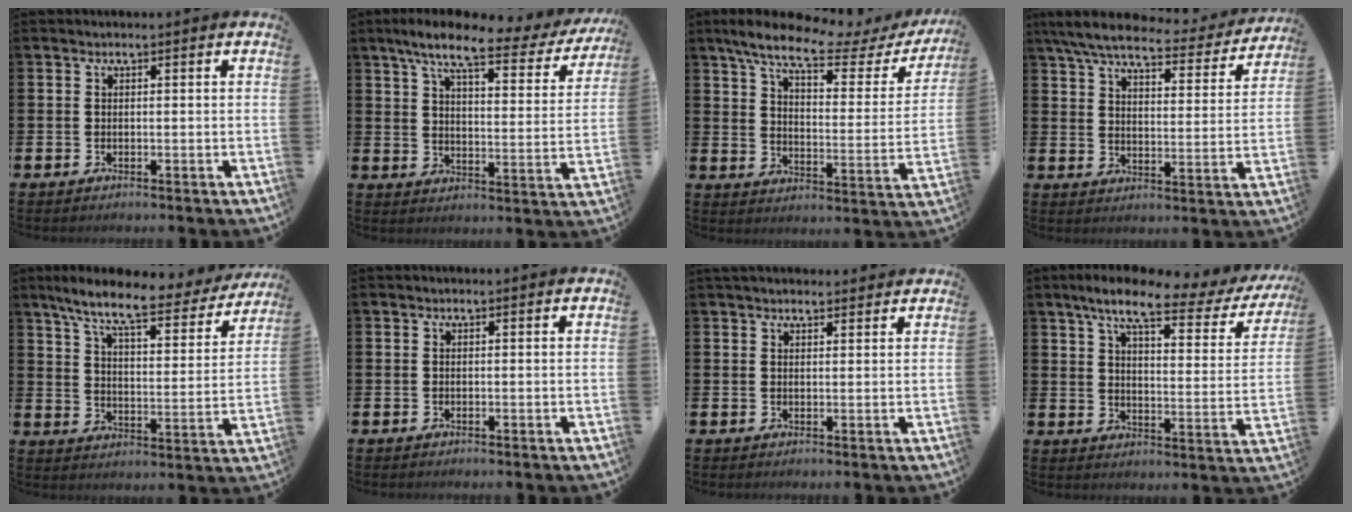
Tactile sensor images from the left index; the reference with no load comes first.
{"total": 8.5, "force": [6.7, 1.8, 5.0], "torque": [-0.113, -0.031, 0.107]}
{"total": 9.2, "force": [7.3, 2.1, 5.1], "torque": [-0.117, -0.039, 0.120]}
{"total": 7.4, "force": [6.4, 1.7, 3.4], "torque": [-0.089, -0.035, 0.106]}
{"total": 9.2, "force": [7.7, 1.6, 4.7], "torque": [-0.119, -0.041, 0.129]}
{"total": 0.0}
{"total": 2.1, "force": [2.0, 0.5, 0.3], "torque": [-0.002, -0.005, 0.035]}
{"total": 8.2, "force": [6.2, 1.8, 5.1], "torque": [-0.113, -0.029, 0.097]}